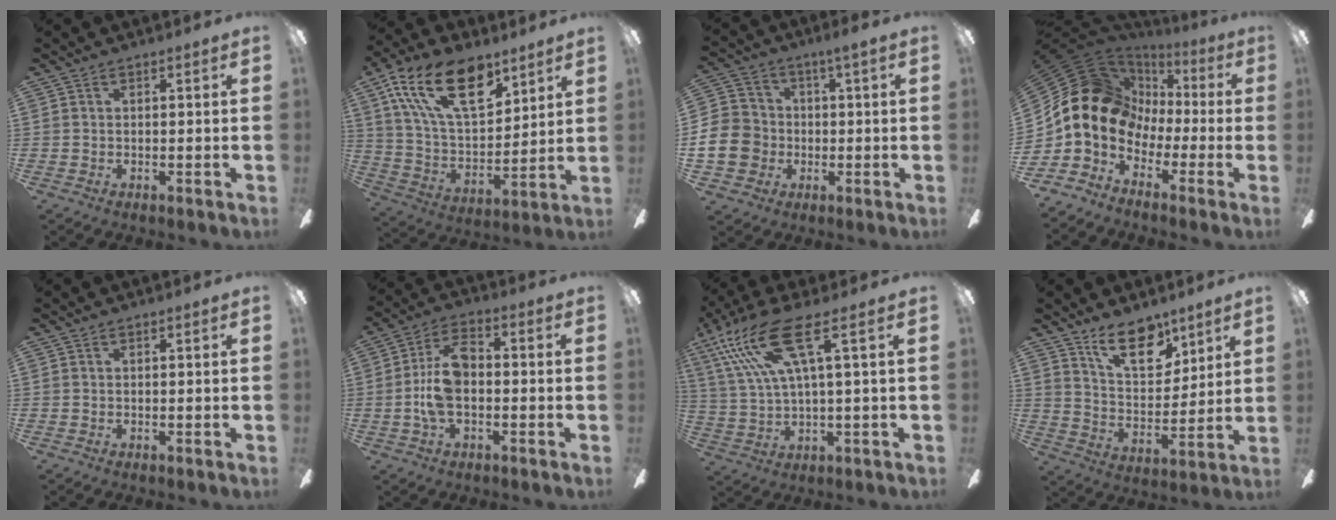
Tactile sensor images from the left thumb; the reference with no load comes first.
{"total": 21.5, "force": [11.8, 10.9, 14.2], "torque": [-0.280, -0.045, 0.208]}
{"total": 10.4, "force": [-2.0, 9.3, 4.2], "torque": [-0.094, 0.030, -0.037]}
{"total": 17.3, "force": [0.6, 14.4, 9.4], "torque": [-0.199, -0.014, 0.021]}
{"total": 0.0}
{"total": 10.9, "force": [-1.1, 5.9, 9.2], "torque": [-0.193, 0.008, -0.019]}
{"total": 16.2, "force": [7.1, 4.5, 13.9], "torque": [-0.289, -0.009, 0.120]}
{"total": 13.7, "force": [9.8, 6.3, 7.2], "torque": [-0.101, -0.051, 0.173]}